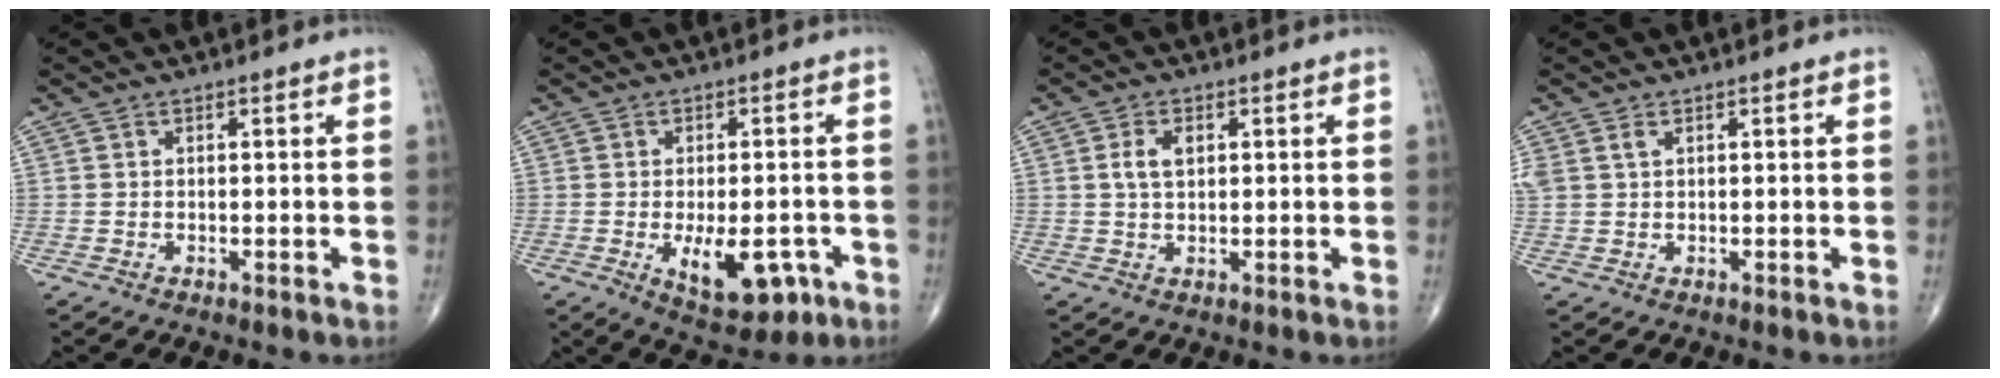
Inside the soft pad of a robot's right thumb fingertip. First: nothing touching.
{"total": 10.4, "force": [-3.4, 5.1, 8.4], "torque": [-0.102, 0.003, -0.036]}
{"total": 3.7, "force": [0.9, 2.2, 2.8], "torque": [-0.054, 0.002, 0.017]}
{"total": 2.5, "force": [1.0, 1.5, 1.7], "torque": [-0.054, 0.014, 0.029]}